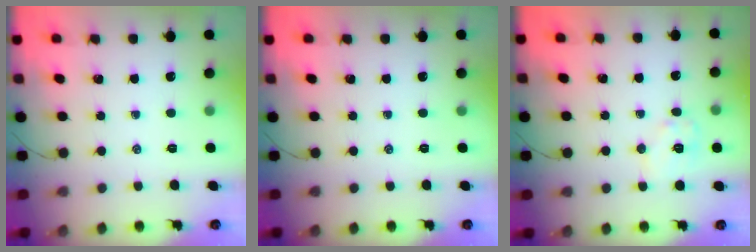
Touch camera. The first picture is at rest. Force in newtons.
{"total": 0.0}
{"total": 7.1, "press": 7.1, "slide": 0.5}